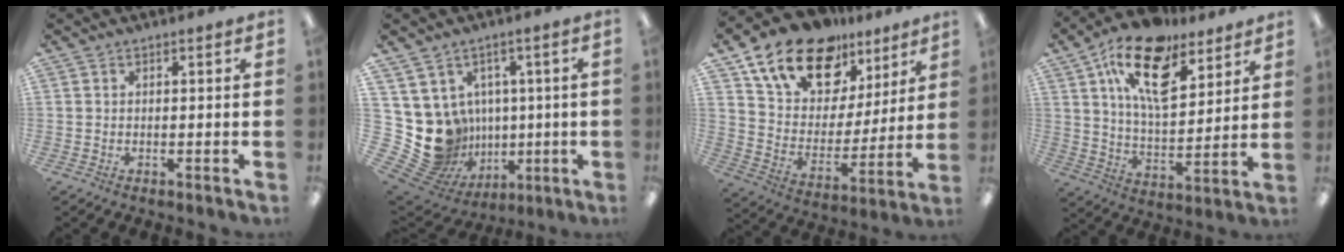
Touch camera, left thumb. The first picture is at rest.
{"total": 13.9, "force": [-1.1, 13.0, 4.7], "torque": [-0.126, -0.027, 0.014]}
{"total": 18.1, "force": [13.3, 10.0, 7.3], "torque": [-0.145, -0.079, 0.242]}
{"total": 18.9, "force": [11.5, 9.0, 12.0], "torque": [-0.198, -0.052, 0.201]}